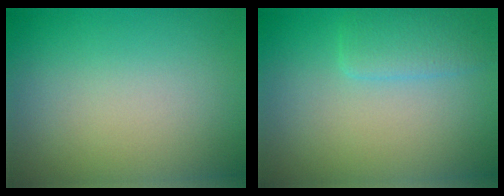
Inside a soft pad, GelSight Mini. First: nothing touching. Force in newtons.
{"total": 2.3, "press": 2.3, "slide": 0.2}